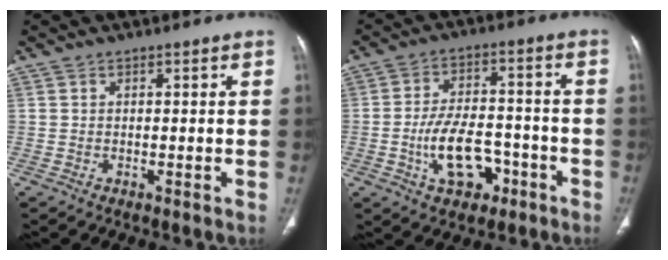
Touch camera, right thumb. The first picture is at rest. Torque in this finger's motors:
{"motor_torque": [3.22, 1.79, 1.63, -1.12, 0.52]}